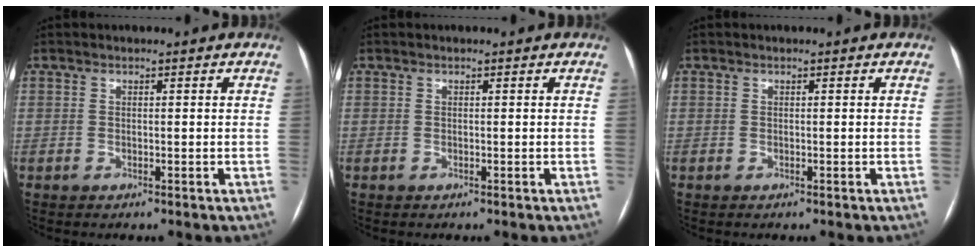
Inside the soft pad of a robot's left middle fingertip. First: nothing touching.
{"total": 0.0}
{"total": 0.0}